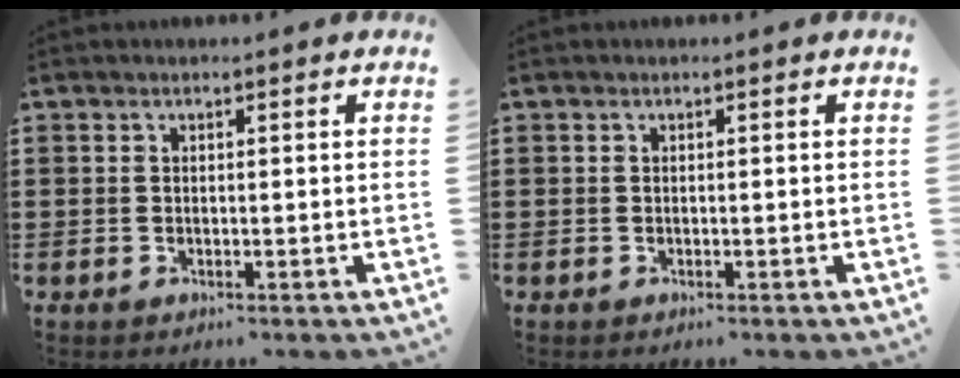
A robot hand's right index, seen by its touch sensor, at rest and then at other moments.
{"total": 0.0}